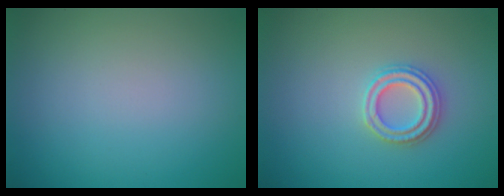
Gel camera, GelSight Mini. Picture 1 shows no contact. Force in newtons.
{"total": 2.4, "press": 2.4, "slide": 0.2}